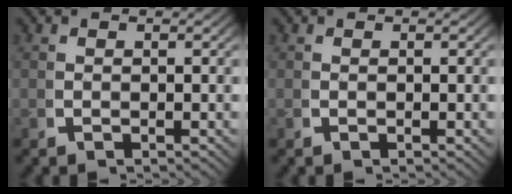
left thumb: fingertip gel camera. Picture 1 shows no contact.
{"total": 0.0}